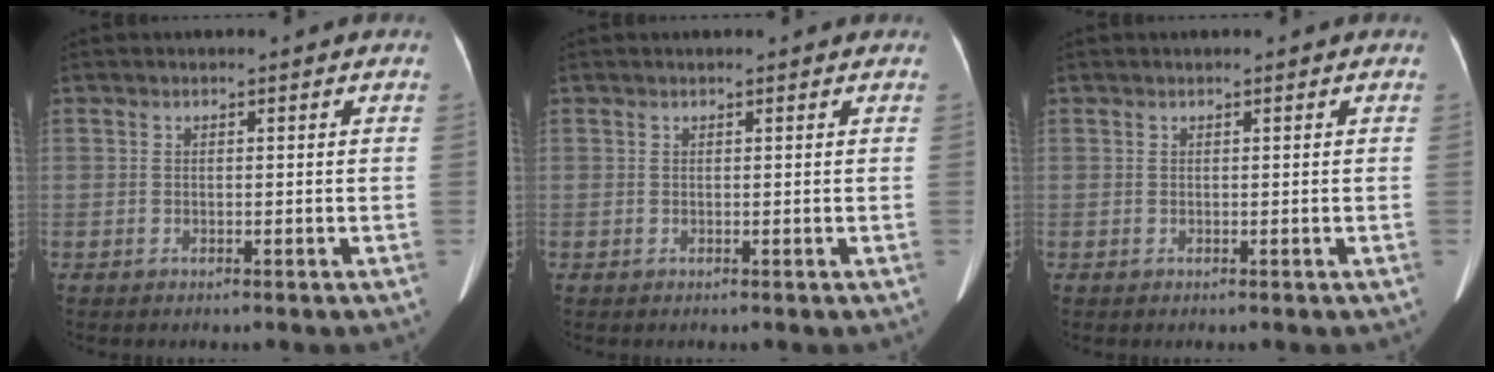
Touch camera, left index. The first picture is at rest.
{"total": 1.6, "force": [1.4, 0.3, 0.6], "torque": [-0.011, 0.018, 0.016]}
{"total": 0.0}